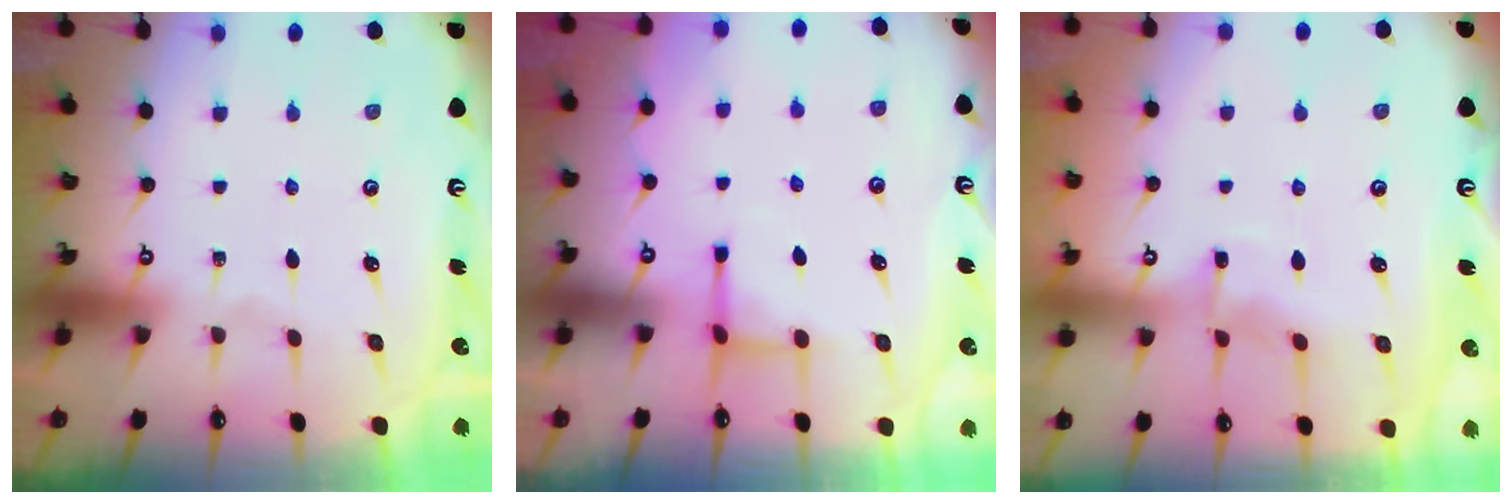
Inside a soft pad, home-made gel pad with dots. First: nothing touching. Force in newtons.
{"total": 2.8, "press": 2.7, "slide": 0.6}
{"total": 5.7, "press": 5.7, "slide": 0.7}